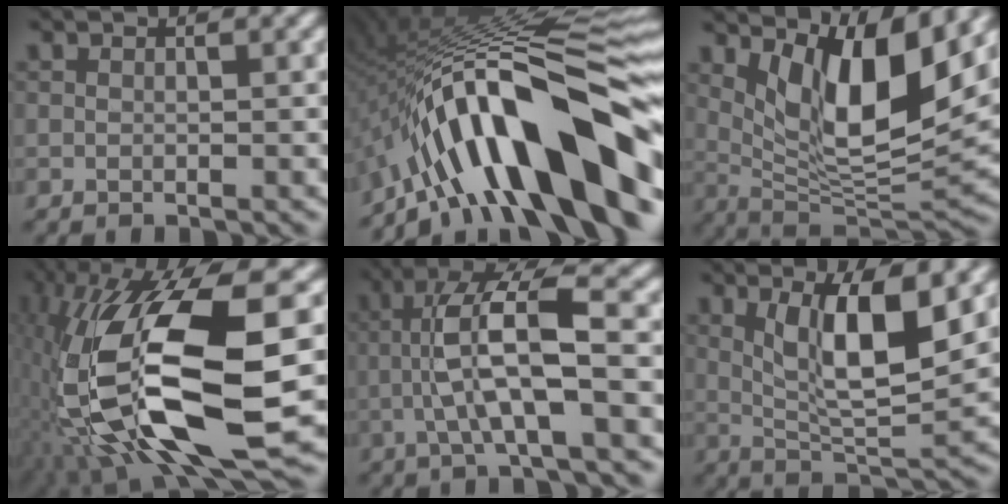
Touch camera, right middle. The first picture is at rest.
{"total": 16.5, "force": [-6.7, 5.3, 14.1], "torque": [-0.205, 0.049, -0.119]}
{"total": 8.7, "force": [3.4, 3.0, 7.4], "torque": [-0.121, -0.020, 0.072]}
{"total": 15.7, "force": [-2.2, 5.4, 14.6], "torque": [-0.295, -0.001, -0.030]}
{"total": 6.8, "force": [-1.2, 1.2, 6.6], "torque": [-0.130, 0.018, -0.017]}
{"total": 7.5, "force": [2.1, 2.2, 6.8], "torque": [-0.122, -0.007, 0.049]}